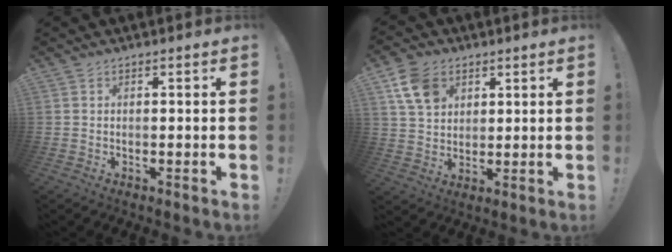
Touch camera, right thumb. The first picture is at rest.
{"total": 11.2, "force": [5.3, 8.1, 5.6], "torque": [-0.087, -0.012, 0.106]}